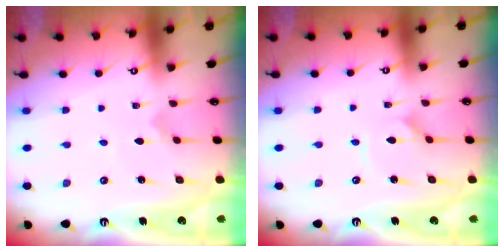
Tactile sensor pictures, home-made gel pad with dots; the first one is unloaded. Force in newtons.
{"total": 1.7, "press": 1.6, "slide": 0.3}